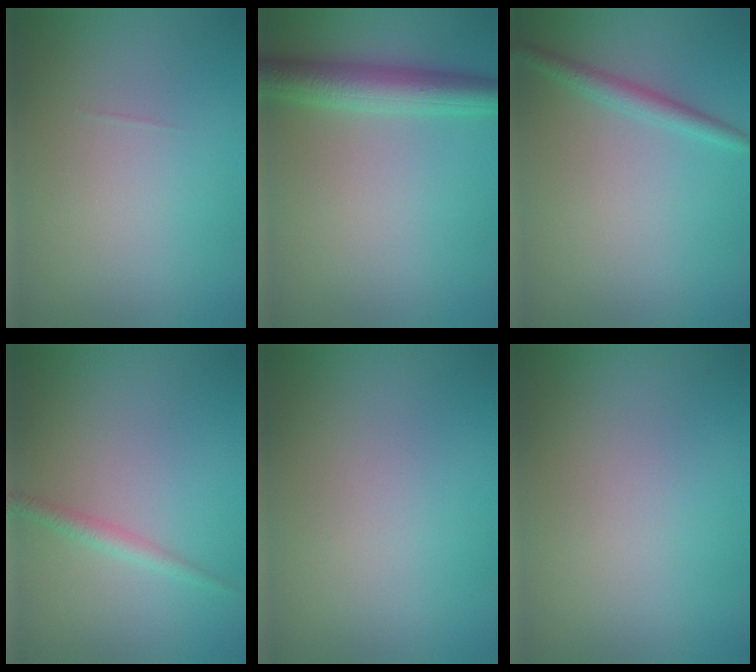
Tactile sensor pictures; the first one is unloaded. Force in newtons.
{"total": 4.5, "press": 4.5, "slide": 0.1}
{"total": 1.9, "press": 1.9, "slide": 0.2}
{"total": 1.4, "press": 1.4, "slide": 0.0}
{"total": 0.0}
{"total": 0.0}